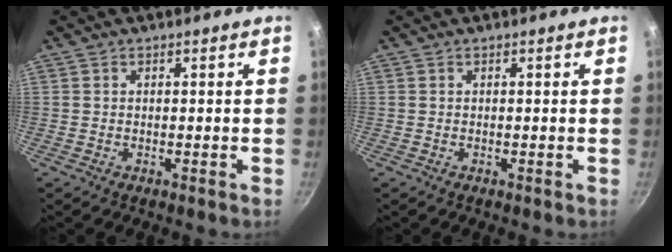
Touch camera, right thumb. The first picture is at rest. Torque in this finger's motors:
{"motor_torque": [-0.47, 0.32, -0.01, 0.15, 0.04]}